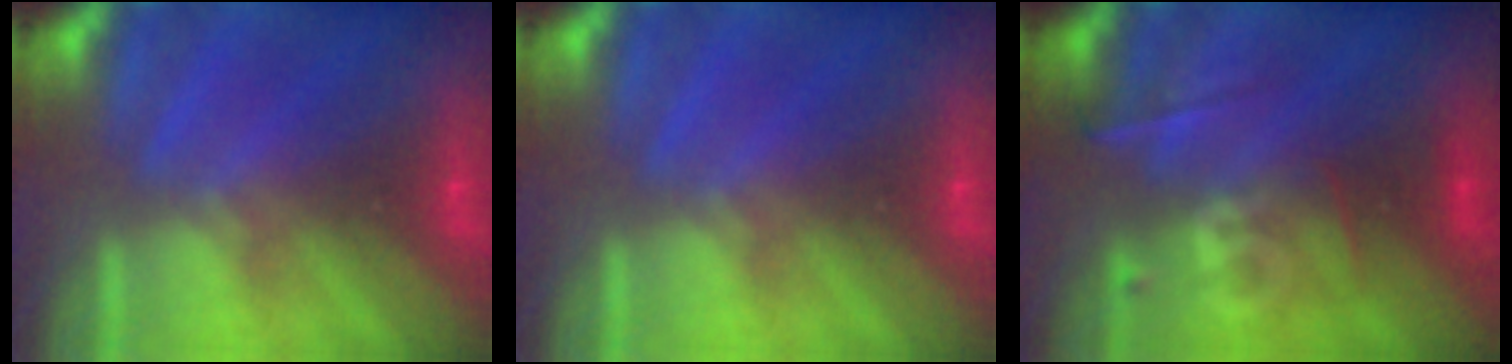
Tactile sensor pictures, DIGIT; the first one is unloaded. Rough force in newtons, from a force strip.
{"total": 0.0}
{"total": 2.3}